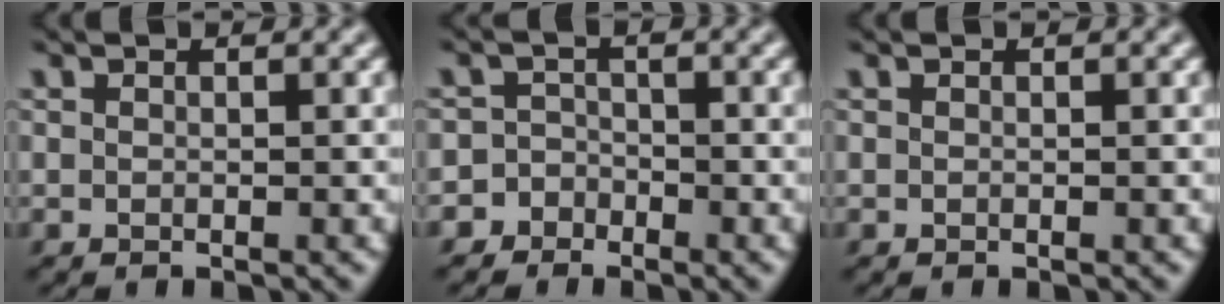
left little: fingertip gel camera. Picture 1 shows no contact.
{"total": 4.3, "force": [-2.9, 3.1, -0.3], "torque": [0.041, 0.000, -0.060]}
{"total": 0.0}